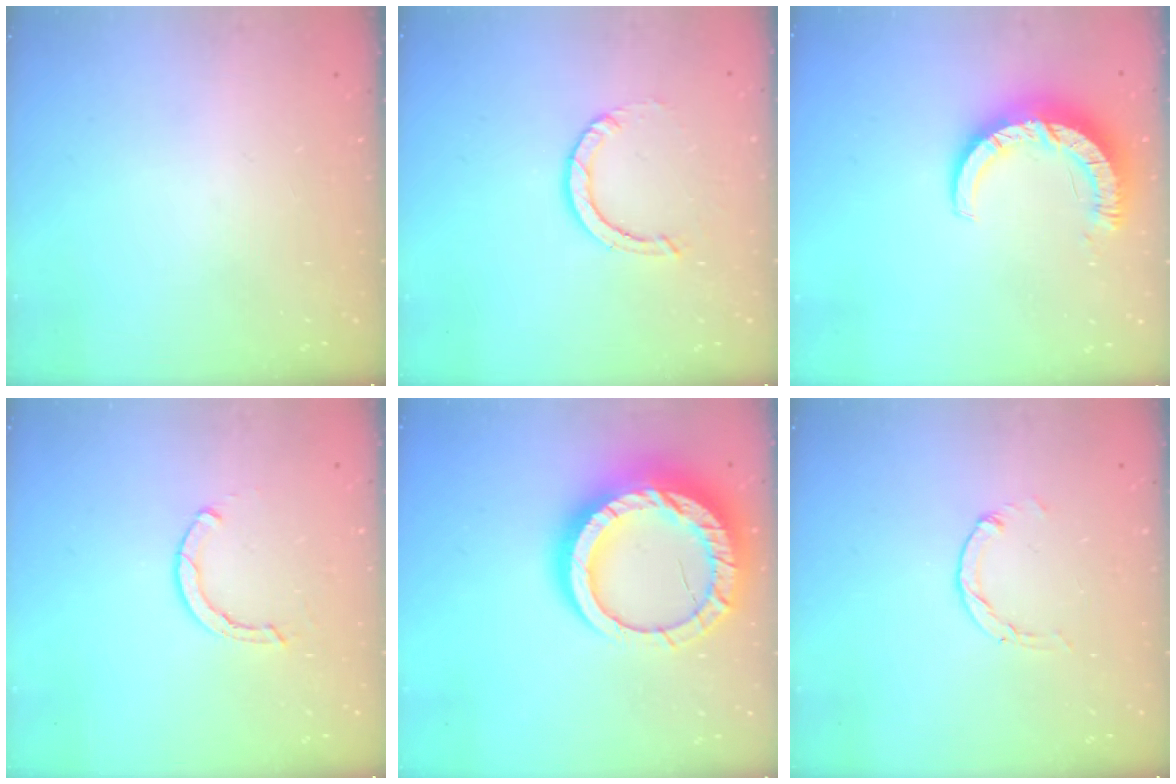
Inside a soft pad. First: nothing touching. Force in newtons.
{"total": 3.9, "press": 3.8, "slide": 0.4}
{"total": 9.0, "press": 9.0, "slide": 0.9}
{"total": 2.3, "press": 2.3, "slide": 0.1}
{"total": 25.6, "press": 25.5, "slide": 2.2}
{"total": 1.1, "press": 1.1, "slide": 0.2}